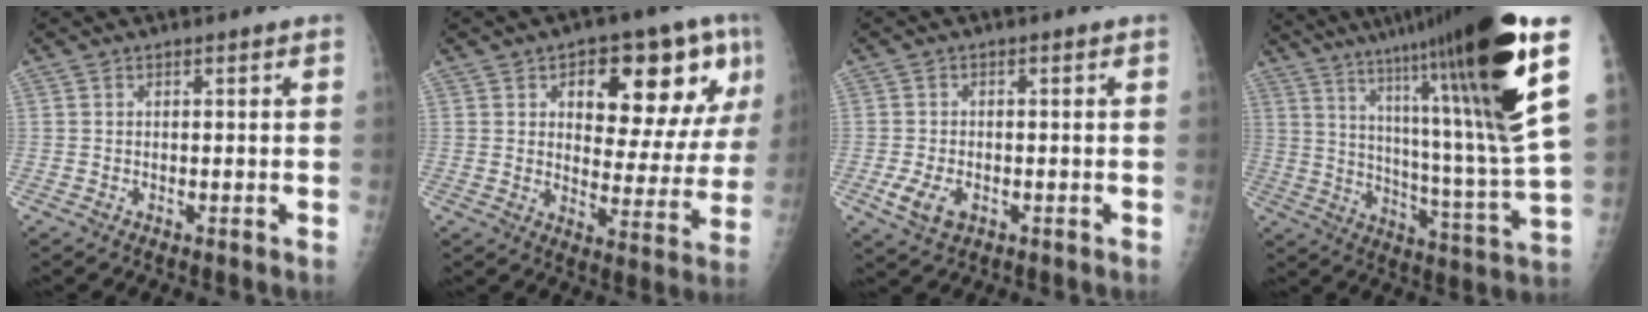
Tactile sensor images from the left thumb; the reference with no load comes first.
{"total": 18.6, "force": [7.8, 8.4, 14.6], "torque": [-0.149, -0.023, 0.109]}
{"total": 4.9, "force": [-1.7, 3.2, 3.4], "torque": [-0.060, -0.004, -0.027]}
{"total": 28.5, "force": [15.9, 2.3, 23.5], "torque": [-0.337, -0.058, 0.248]}